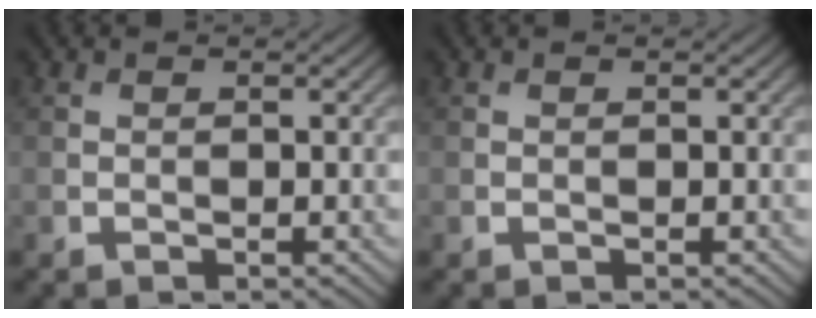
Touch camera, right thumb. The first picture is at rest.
{"total": 0.0}